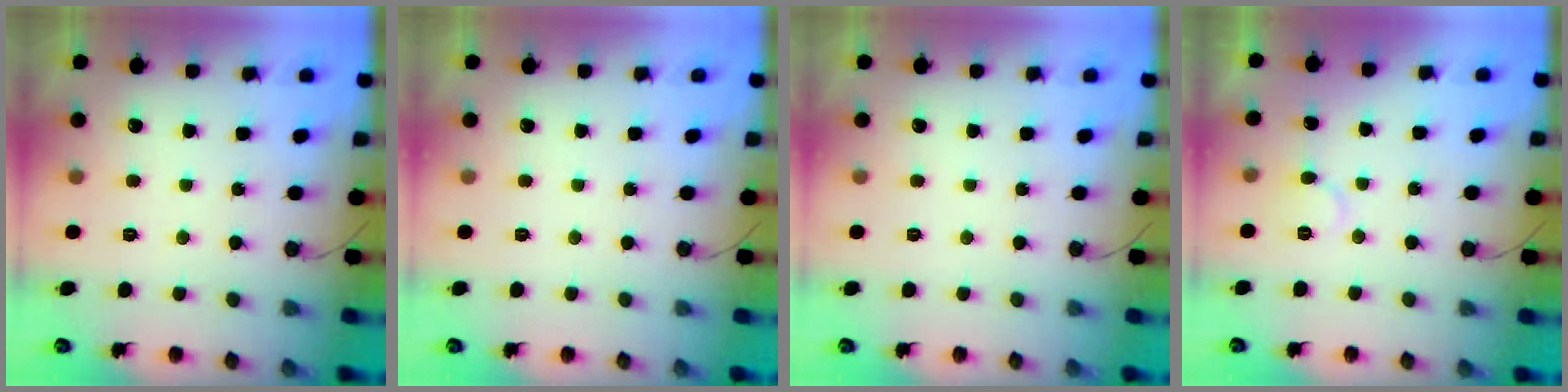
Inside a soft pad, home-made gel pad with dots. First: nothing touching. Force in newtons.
{"total": 0.0}
{"total": 0.0}
{"total": 4.5, "press": 4.5, "slide": 0.3}